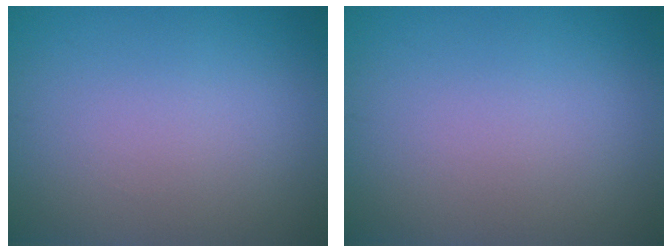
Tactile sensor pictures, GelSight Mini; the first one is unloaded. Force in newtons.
{"total": 0.0}